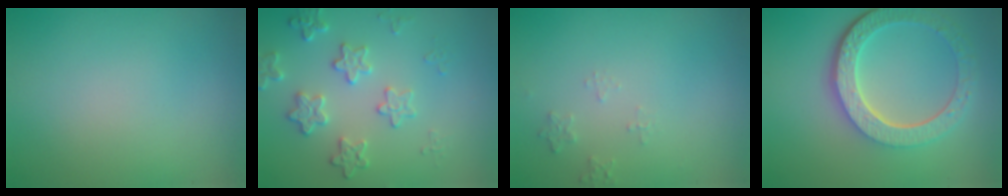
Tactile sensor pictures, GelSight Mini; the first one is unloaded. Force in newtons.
{"total": 2.9, "press": 2.3, "slide": 1.8}
{"total": 1.1, "press": 1.1, "slide": 0.2}
{"total": 6.1, "press": 4.6, "slide": 4.0}